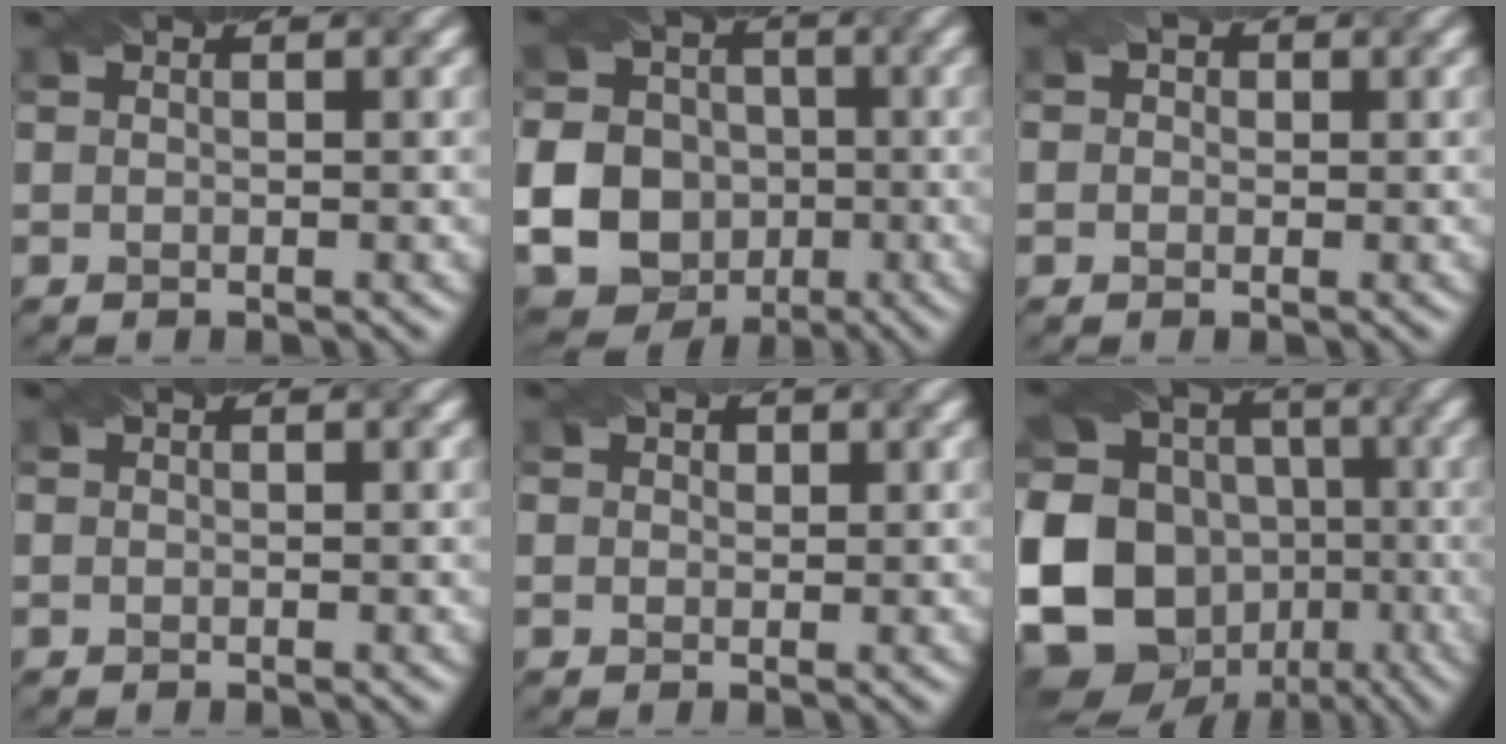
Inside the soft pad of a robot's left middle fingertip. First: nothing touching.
{"total": 14.3, "force": [-3.3, 13.4, 3.9], "torque": [-0.126, -0.016, -0.057]}
{"total": 0.6, "force": [-0.2, 0.4, -0.3], "torque": [-0.014, 0.009, 0.006]}
{"total": 0.7, "force": [-0.3, -0.4, -0.5], "torque": [-0.002, -0.006, 0.007]}
{"total": 0.5, "force": [-0.1, 0.0, -0.5], "torque": [-0.005, 0.000, 0.017]}
{"total": 18.3, "force": [-4.7, 16.2, 7.3], "torque": [-0.187, -0.004, -0.080]}